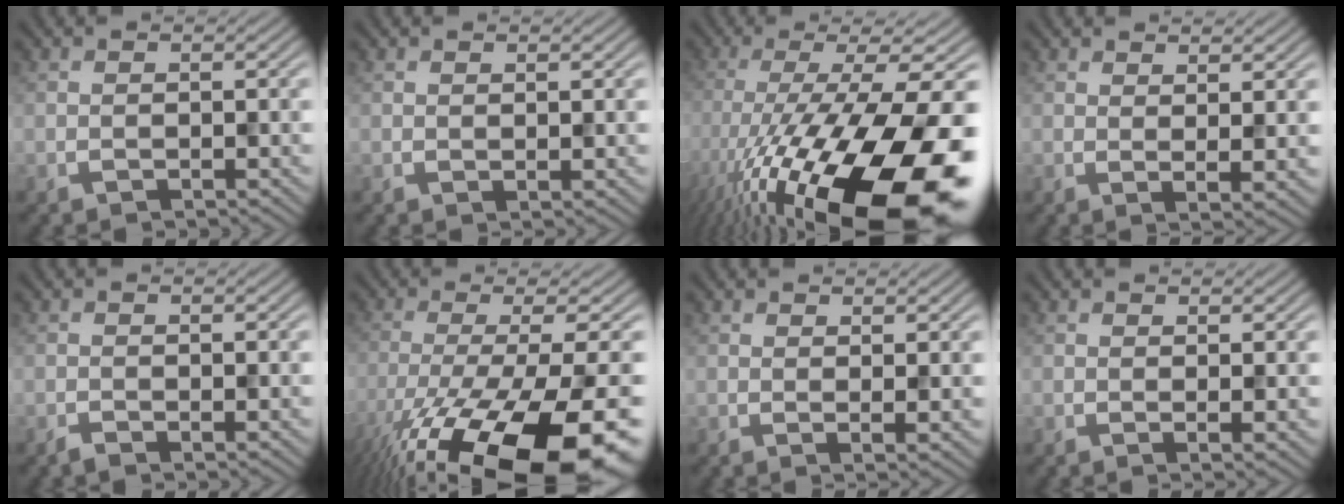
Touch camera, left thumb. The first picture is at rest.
{"total": 0.6, "force": [0.5, 0.1, 0.4], "torque": [0.000, -0.001, 0.016]}
{"total": 20.1, "force": [-9.5, 5.4, 16.9], "torque": [-0.257, -0.024, -0.142]}
{"total": 2.4, "force": [1.4, 0.4, 1.9], "torque": [-0.031, 0.000, 0.039]}
{"total": 0.9, "force": [-0.7, 0.1, 0.6], "torque": [-0.010, 0.000, -0.008]}
{"total": 18.6, "force": [-10.8, 4.8, 14.3], "torque": [-0.224, -0.027, -0.154]}
{"total": 1.9, "force": [0.8, 0.4, 1.7], "torque": [-0.024, 0.004, 0.024]}
{"total": 1.7, "force": [0.5, 0.3, 1.6], "torque": [-0.021, 0.006, 0.017]}